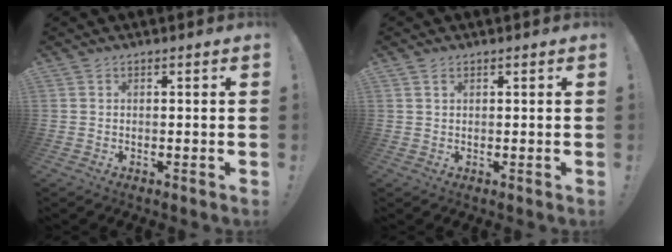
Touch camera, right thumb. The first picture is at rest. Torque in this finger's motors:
{"motor_torque": [-0.08, -0.05, -0.19, 0.39, 0.09]}